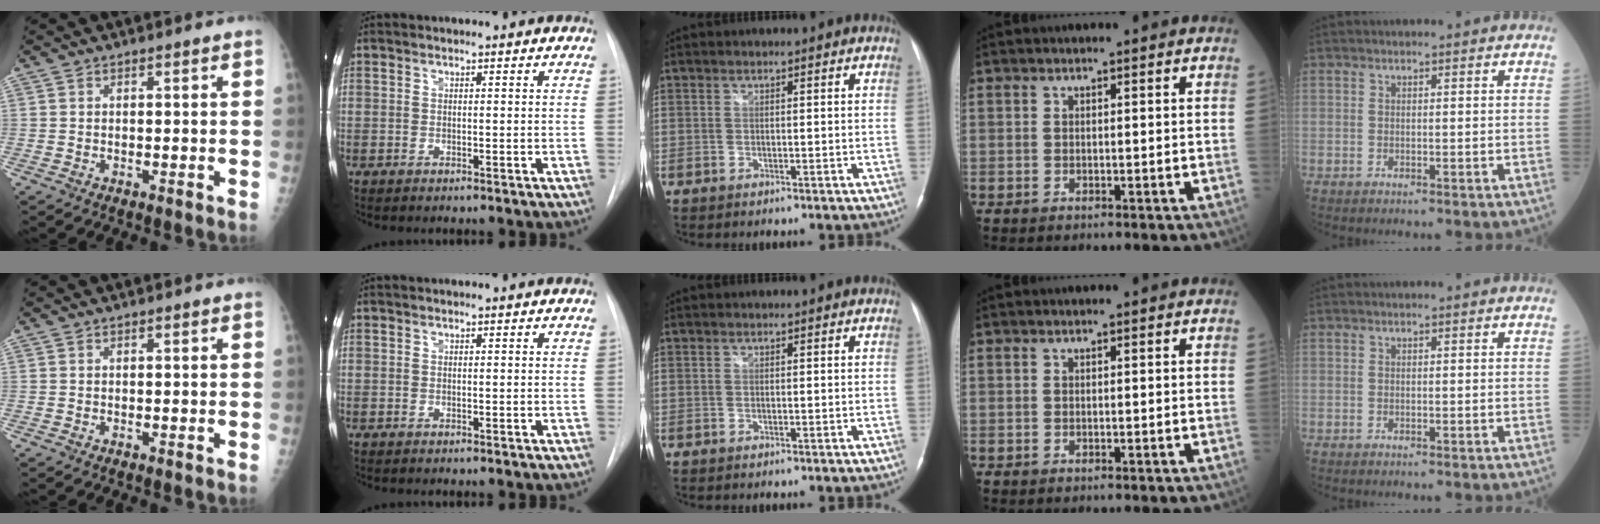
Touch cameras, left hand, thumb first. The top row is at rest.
{}